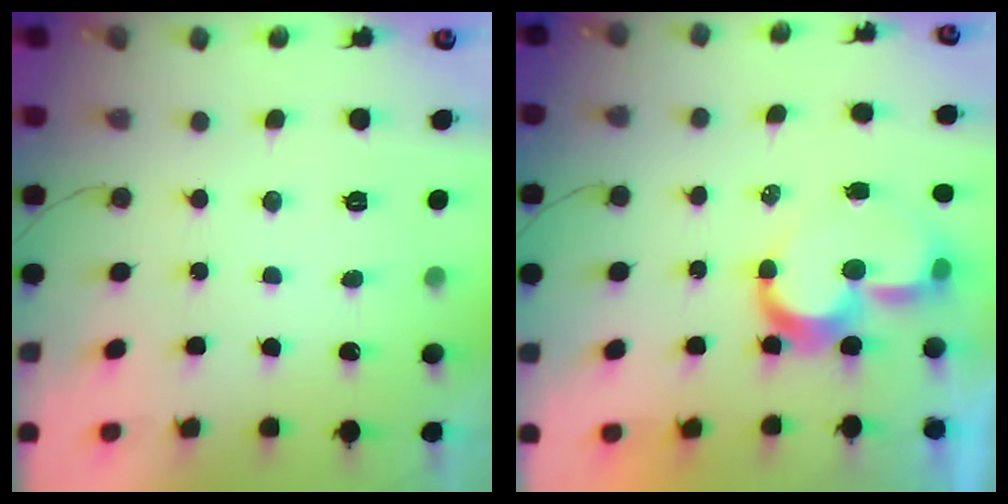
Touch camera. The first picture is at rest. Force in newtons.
{"total": 9.1, "press": 9.1, "slide": 0.7}